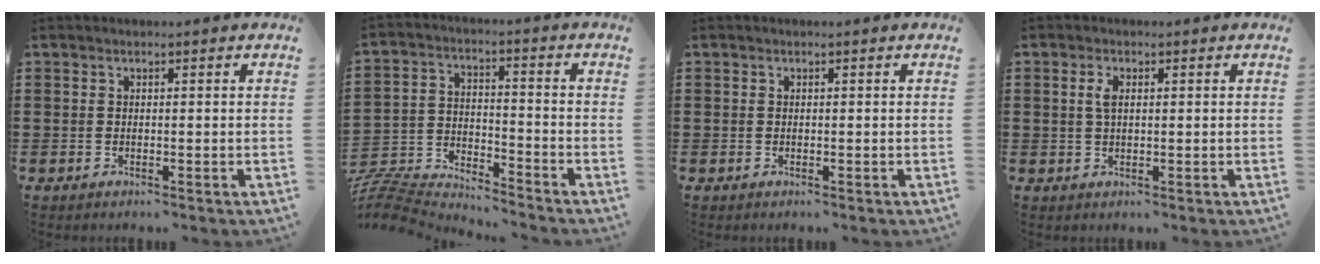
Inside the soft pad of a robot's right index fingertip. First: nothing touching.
{"total": 6.8, "force": [-6.7, 0.6, 0.6], "torque": [-0.039, -0.004, -0.144]}
{"total": 0.0}
{"total": 2.2, "force": [0.5, 0.9, 2.0], "torque": [-0.042, 0.006, 0.007]}